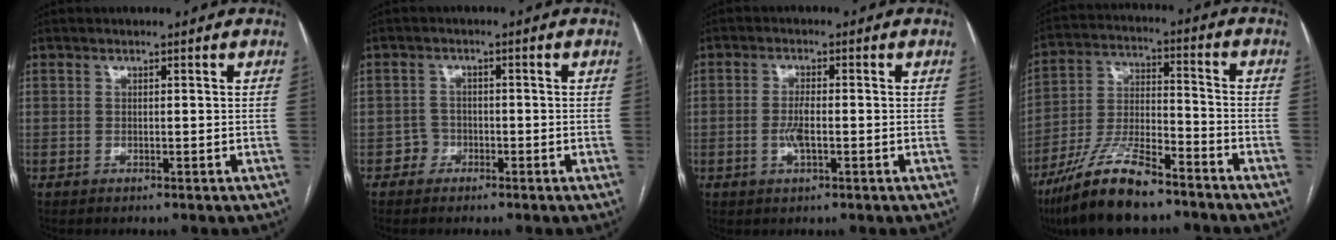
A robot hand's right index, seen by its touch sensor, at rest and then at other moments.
{"total": 1.9, "force": [-1.0, 1.6, -0.1], "torque": [0.011, 0.010, -0.023]}
{"total": 3.3, "force": [-0.7, 0.9, 3.1], "torque": [-0.068, -0.002, -0.013]}
{"total": 14.5, "force": [-10.7, 3.1, 9.3], "torque": [-0.188, -0.012, -0.194]}